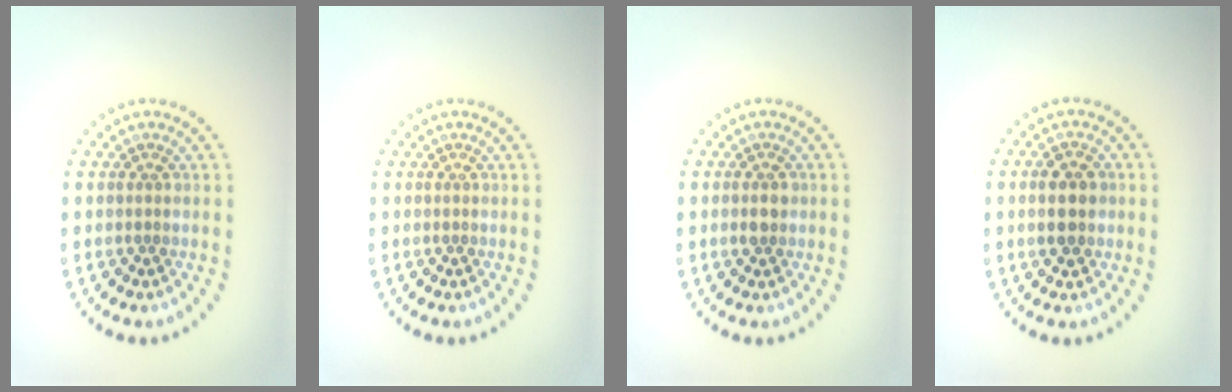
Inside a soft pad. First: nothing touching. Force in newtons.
{"total": 0.0}
{"total": 1.7, "press": 1.7, "slide": 0.0}
{"total": 3.3, "press": 3.3, "slide": 0.2}